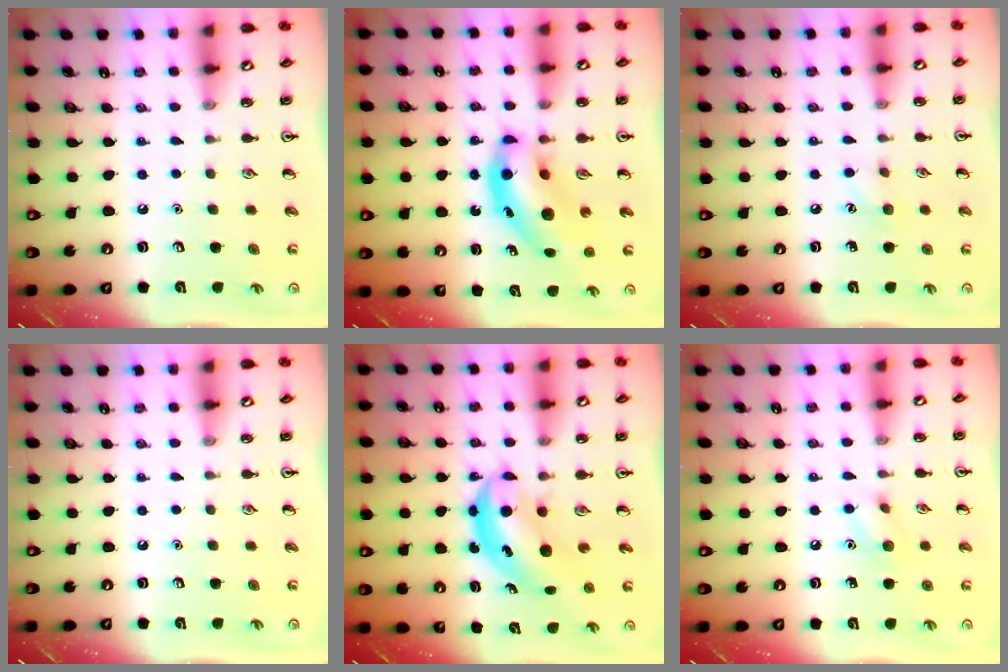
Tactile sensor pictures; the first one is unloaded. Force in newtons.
{"total": 9.7, "press": 9.3, "slide": 2.7}
{"total": 5.6, "press": 5.4, "slide": 1.6}
{"total": 0.0}
{"total": 5.6, "press": 5.5, "slide": 1.2}
{"total": 7.7, "press": 7.5, "slide": 1.8}